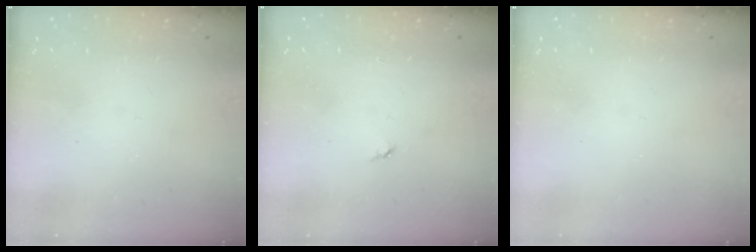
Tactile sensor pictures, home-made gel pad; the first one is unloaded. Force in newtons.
{"total": 2.8, "press": 2.8, "slide": 0.4}
{"total": 0.0}